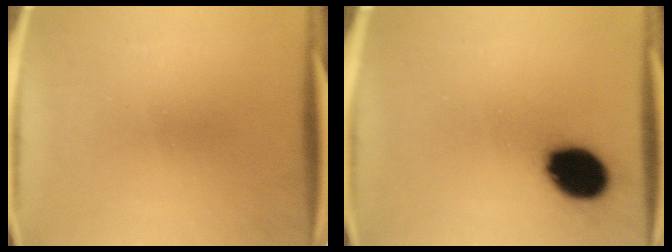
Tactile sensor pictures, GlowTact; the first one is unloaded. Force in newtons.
{"total": 13.6}